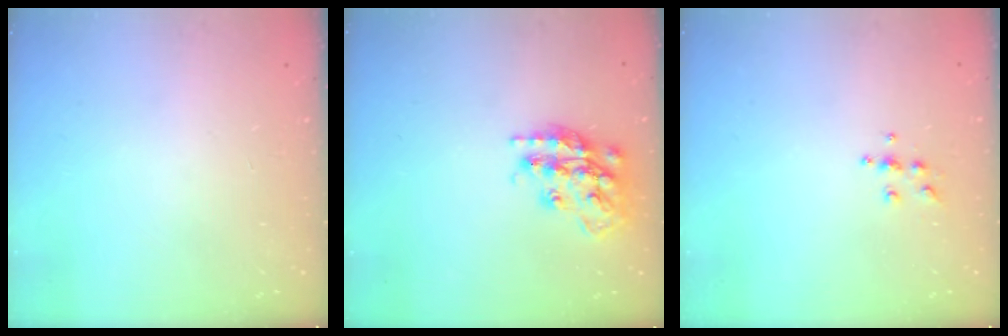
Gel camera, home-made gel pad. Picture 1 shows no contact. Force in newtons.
{"total": 17.8, "press": 17.7, "slide": 1.3}
{"total": 5.6, "press": 5.6, "slide": 0.4}